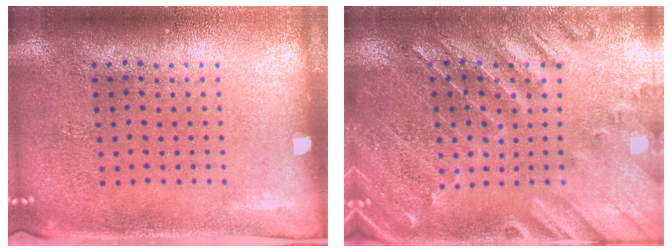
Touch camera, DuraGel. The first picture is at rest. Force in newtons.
{"total": 0.8, "press": 0.7, "slide": 0.3}